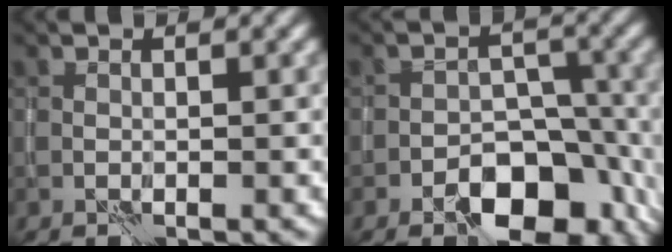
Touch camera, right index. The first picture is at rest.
{"total": 9.7, "force": [-5.7, 5.4, 5.7], "torque": [-0.056, 0.009, -0.091]}